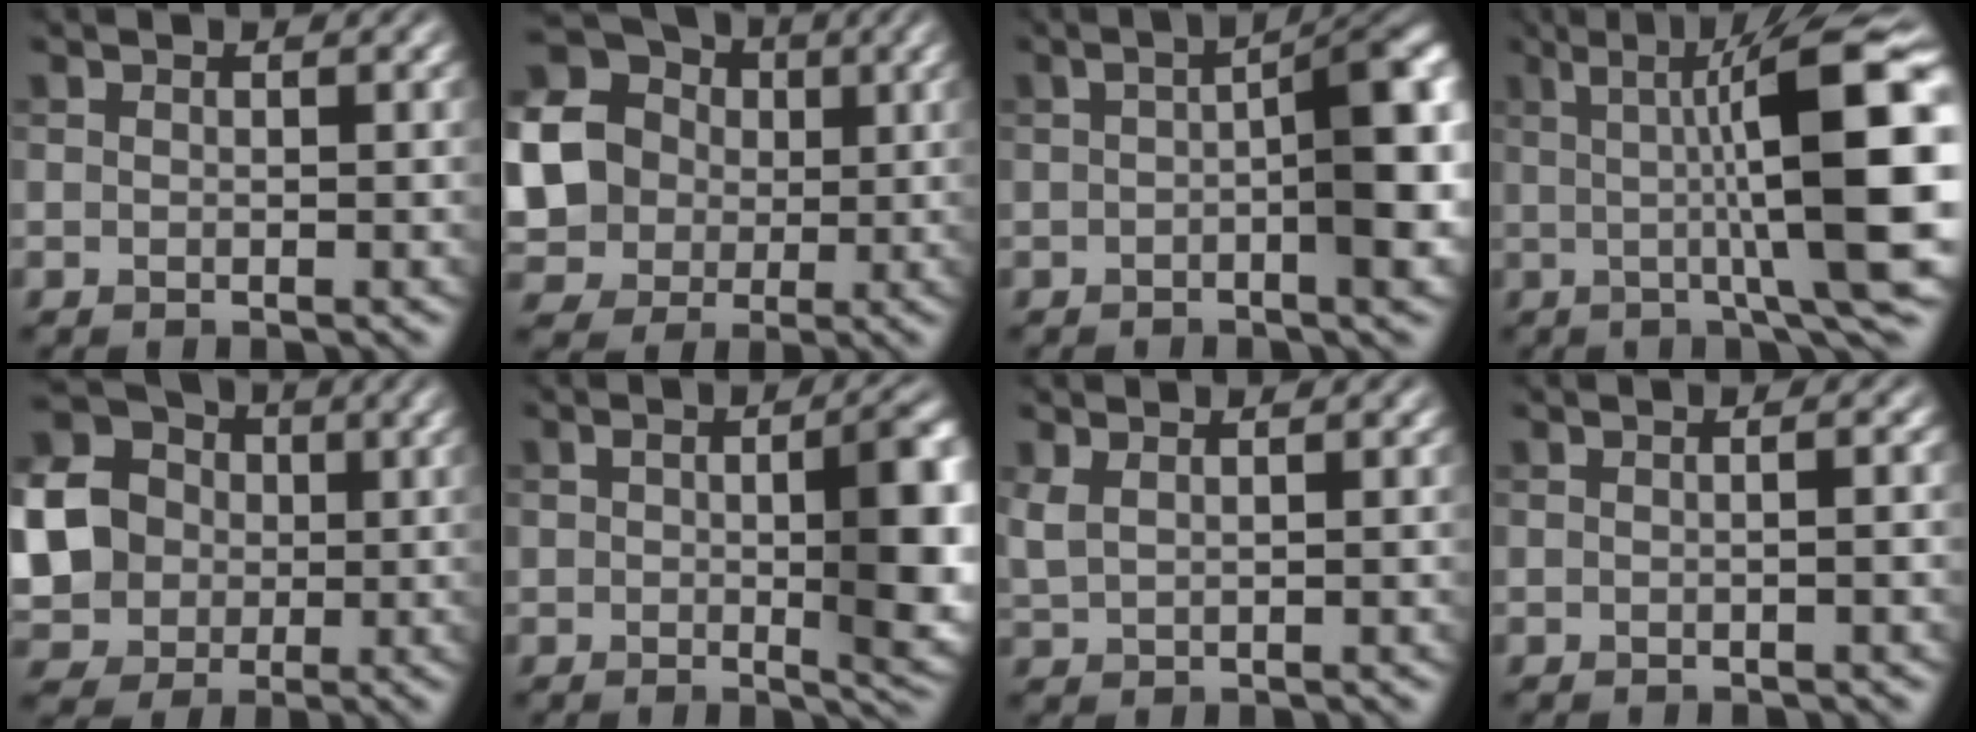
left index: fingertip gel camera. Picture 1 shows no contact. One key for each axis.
{"total": 21.1, "fx": 2.4, "fy": 19.7, "fz": 7.2, "tx": -0.213, "ty": -0.005, "tz": 0.011}
{"total": 7.5, "fx": -0.5, "fy": 1.9, "fz": 7.2, "tx": -0.093, "ty": 0.004, "tz": -0.009}
{"total": 13.8, "fx": 1.4, "fy": 2.8, "fz": 13.5, "tx": -0.161, "ty": 0.012, "tz": 0.022}
{"total": 12.6, "fx": -0.4, "fy": 11.6, "fz": 4.8, "tx": -0.165, "ty": 0.000, "tz": -0.032}
{"total": 8.3, "fx": 0.3, "fy": 2.7, "fz": 7.9, "tx": -0.107, "ty": -0.004, "tz": 0.007}
{"total": 1.7, "fx": 1.0, "fy": 0.7, "fz": 1.2, "tx": -0.028, "ty": 0.003, "tz": 0.024}
{"total": 2.2, "fx": 0.0, "fy": 0.9, "fz": 2.0, "tx": -0.009, "ty": 0.004, "tz": -0.009}